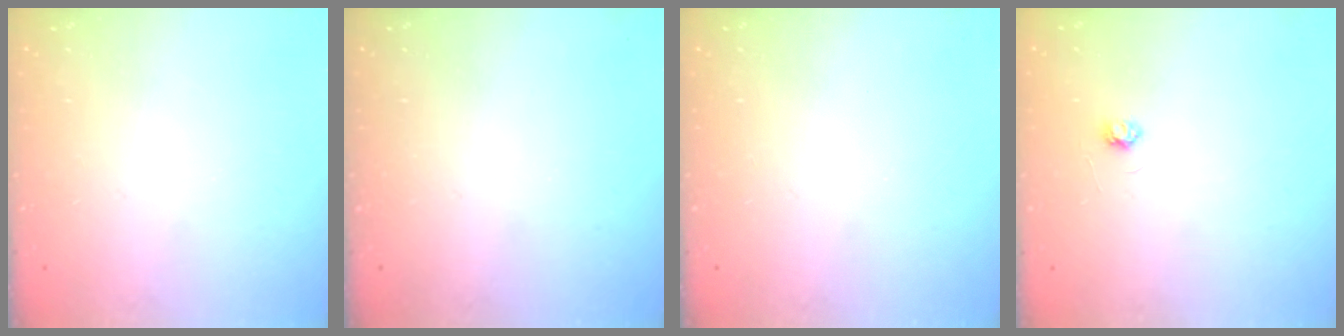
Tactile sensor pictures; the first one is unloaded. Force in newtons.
{"total": 0.0}
{"total": 0.0}
{"total": 2.6, "press": 2.6, "slide": 0.3}